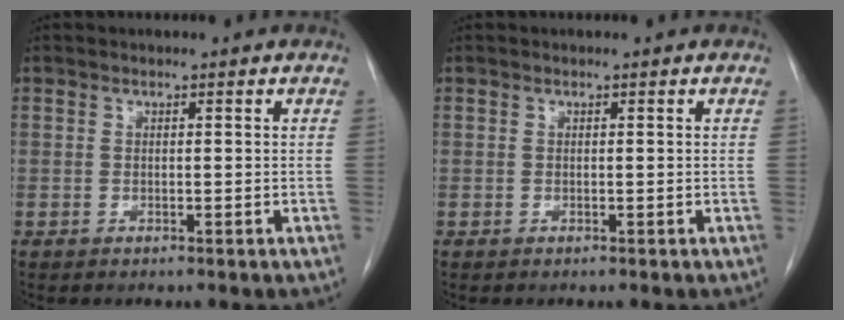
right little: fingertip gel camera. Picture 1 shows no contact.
{"total": 0.0}